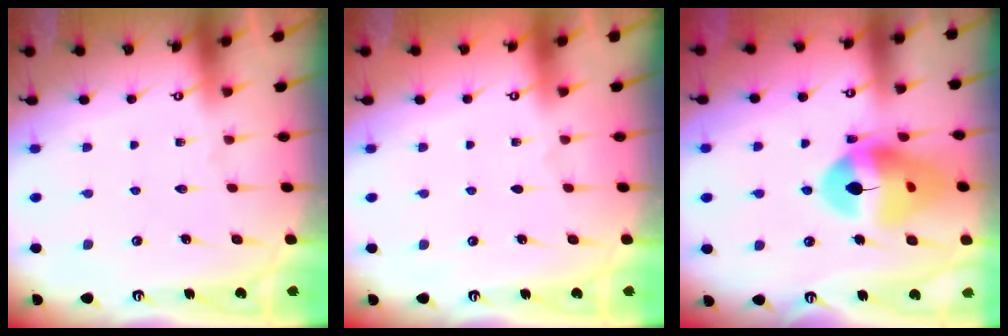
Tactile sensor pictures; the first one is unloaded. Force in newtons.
{"total": 0.0}
{"total": 17.0, "press": 16.8, "slide": 2.1}